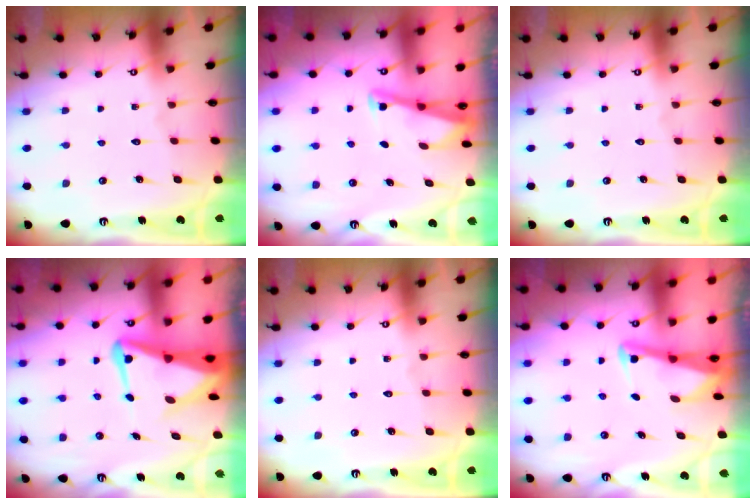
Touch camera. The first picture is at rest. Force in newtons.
{"total": 2.9, "press": 2.9, "slide": 0.4}
{"total": 0.0}
{"total": 7.6, "press": 7.5, "slide": 1.6}
{"total": 0.0}
{"total": 2.9, "press": 2.8, "slide": 0.4}